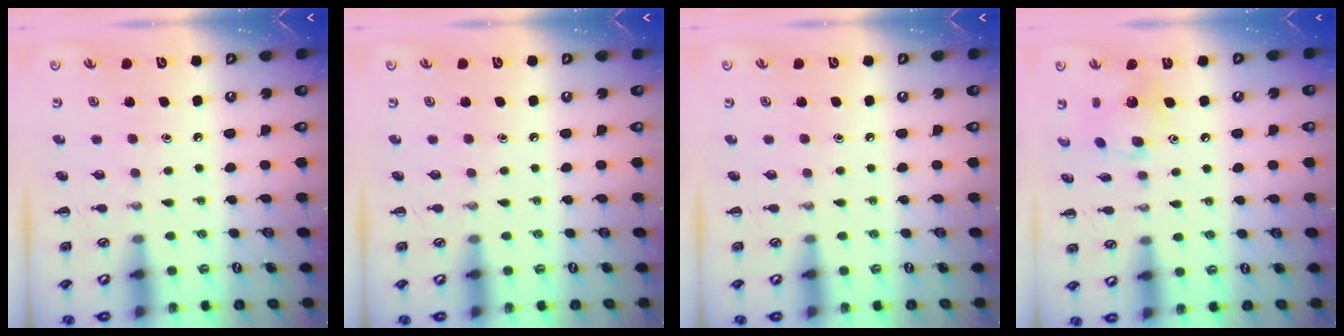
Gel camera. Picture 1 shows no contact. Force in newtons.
{"total": 0.0}
{"total": 0.0}
{"total": 7.3, "press": 7.3, "slide": 0.4}